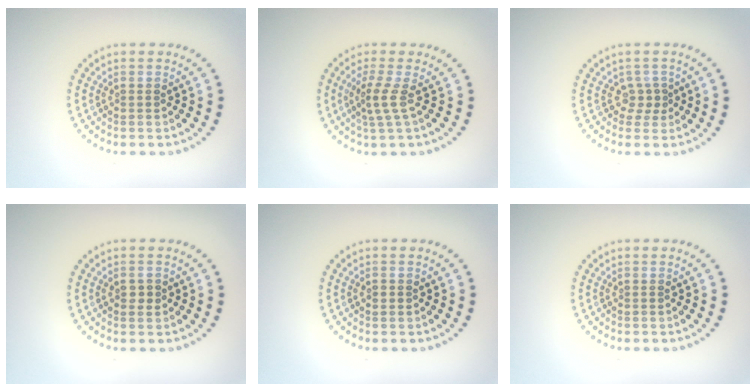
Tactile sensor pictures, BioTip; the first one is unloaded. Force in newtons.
{"total": 2.1, "press": 1.5, "slide": 1.5}
{"total": 1.5, "press": 0.9, "slide": 1.2}
{"total": 1.0, "press": 1.0, "slide": 0.1}
{"total": 1.1, "press": 1.1, "slide": 0.2}
{"total": 0.0}